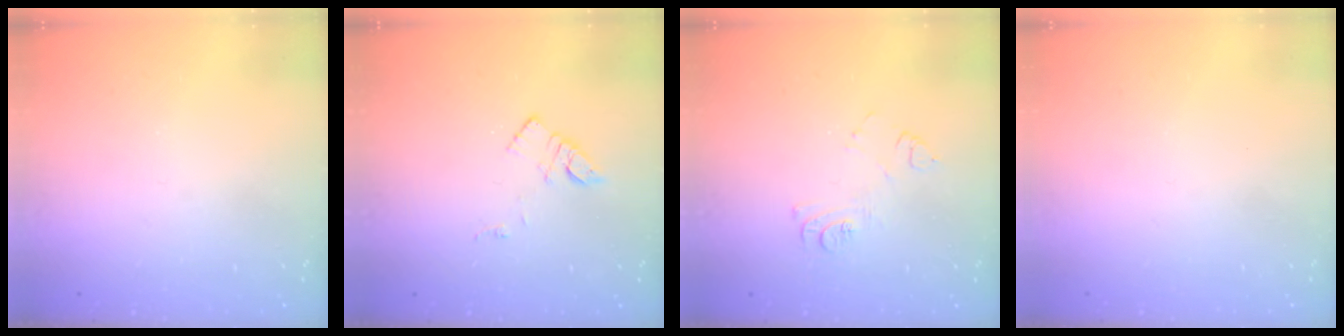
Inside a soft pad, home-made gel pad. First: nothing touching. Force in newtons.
{"total": 5.8, "press": 5.8, "slide": 0.6}
{"total": 7.2, "press": 7.2, "slide": 0.7}
{"total": 1.5, "press": 1.5, "slide": 0.1}